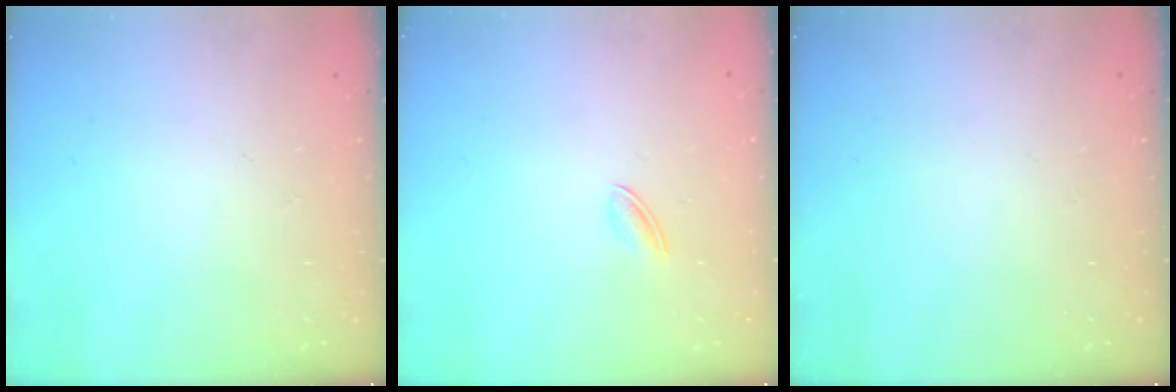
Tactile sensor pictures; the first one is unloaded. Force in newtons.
{"total": 2.7, "press": 2.6, "slide": 0.7}
{"total": 0.0}